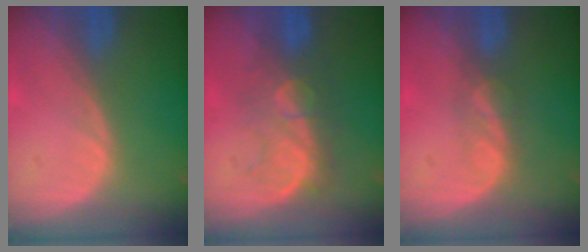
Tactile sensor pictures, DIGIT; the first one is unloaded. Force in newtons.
{"total": 8.1, "press": 7.9, "slide": 1.7}
{"total": 3.1, "press": 2.7, "slide": 1.6}